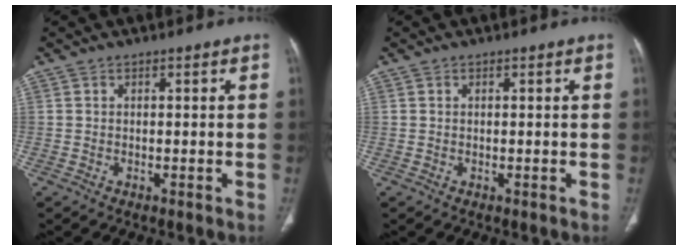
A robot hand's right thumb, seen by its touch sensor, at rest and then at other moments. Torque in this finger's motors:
{"motor_torque": [-0.07, 0.14, -0.19, 0.34, 0.02]}